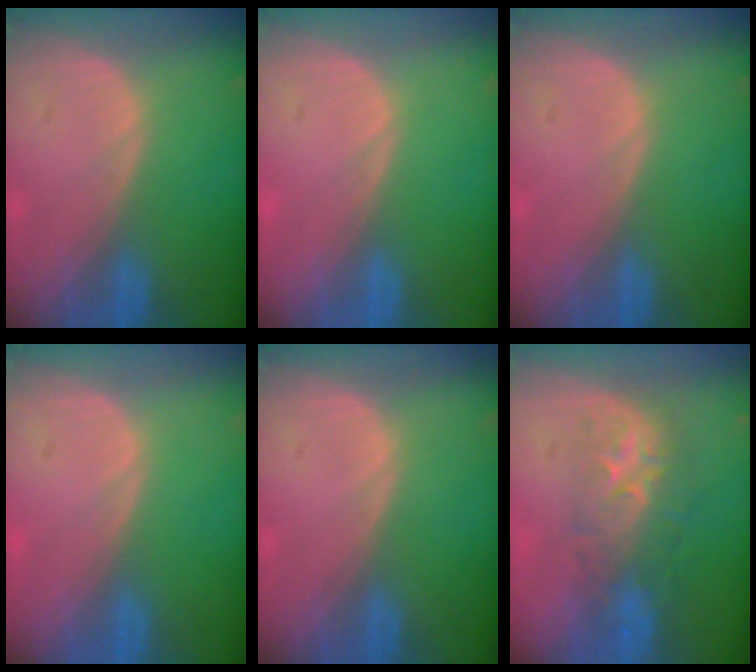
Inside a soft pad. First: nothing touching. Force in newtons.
{"total": 0.0}
{"total": 0.0}
{"total": 0.0}
{"total": 0.0}
{"total": 8.1, "press": 7.7, "slide": 2.5}